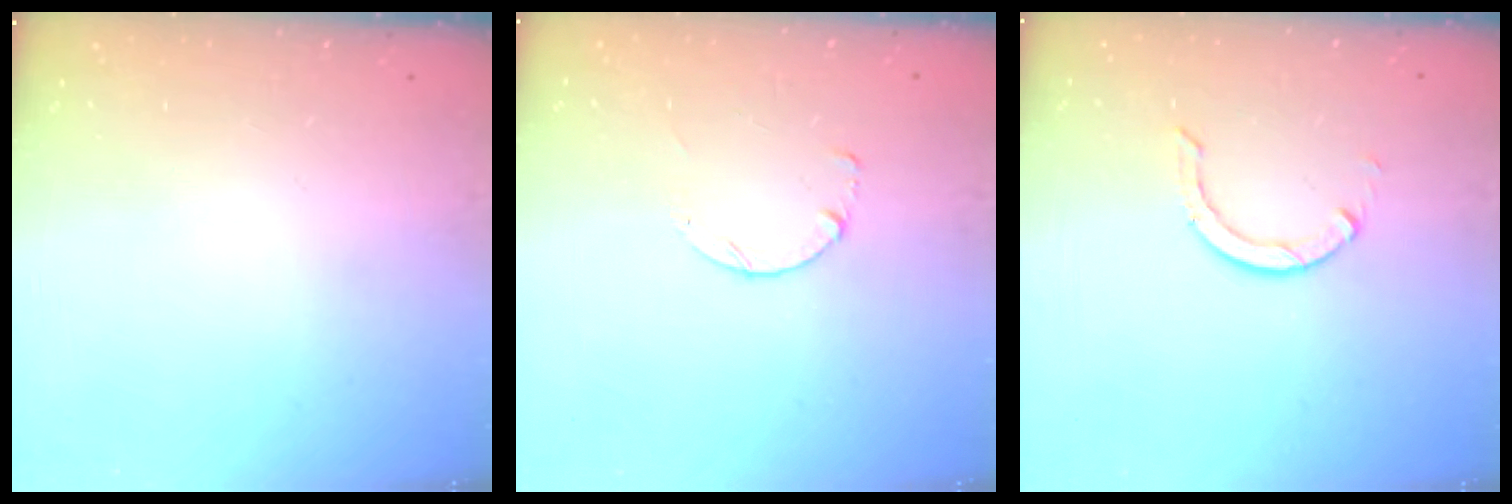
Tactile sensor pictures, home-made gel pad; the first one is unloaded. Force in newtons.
{"total": 0.0}
{"total": 2.9, "press": 2.9, "slide": 0.4}